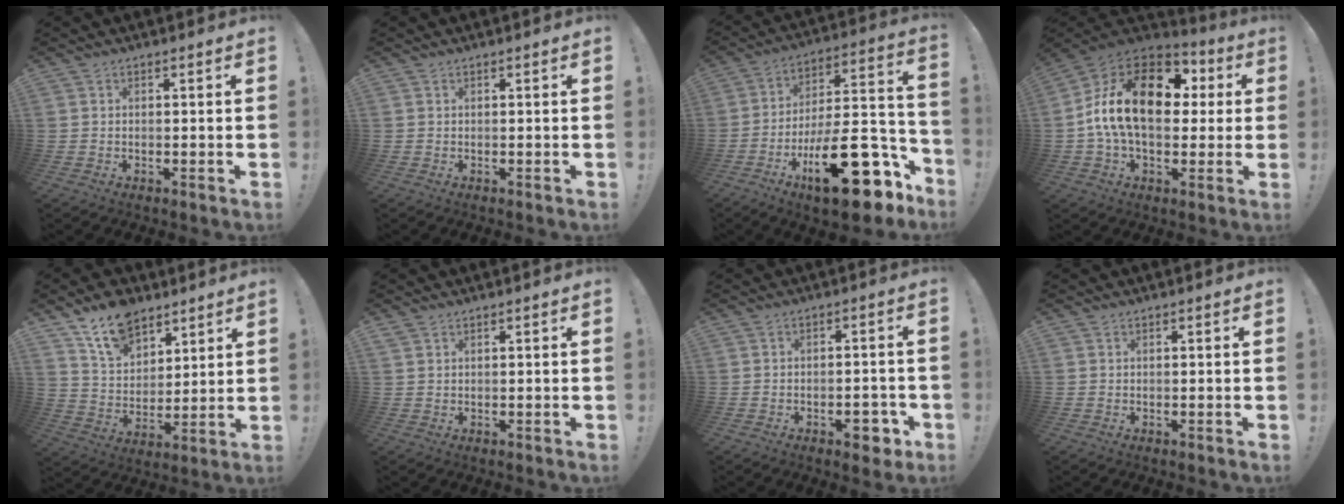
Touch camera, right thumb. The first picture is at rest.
{"total": 0.0}
{"total": 27.4, "force": [-12.1, 10.3, 22.3], "torque": [-0.333, 0.072, -0.182]}
{"total": 22.1, "force": [2.9, 13.2, 17.5], "torque": [-0.296, 0.010, 0.053]}
{"total": 13.7, "force": [10.0, 8.0, 4.9], "torque": [-0.087, -0.062, 0.189]}
{"total": 0.9, "force": [0.7, 0.4, 0.3], "torque": [-0.009, 0.001, 0.014]}
{"total": 5.3, "force": [-2.8, 2.7, 3.6], "torque": [-0.031, 0.014, -0.047]}
{"total": 0.0}